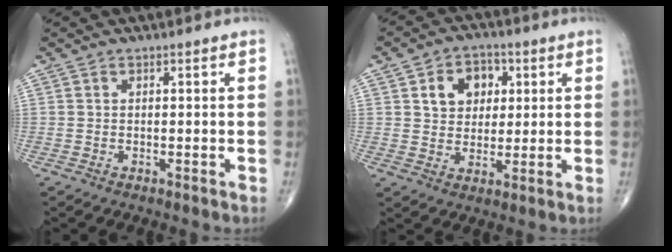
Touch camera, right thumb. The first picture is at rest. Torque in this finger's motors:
{"motor_torque": [0.59, 1.81, 0.65, 0.09, 0.05]}